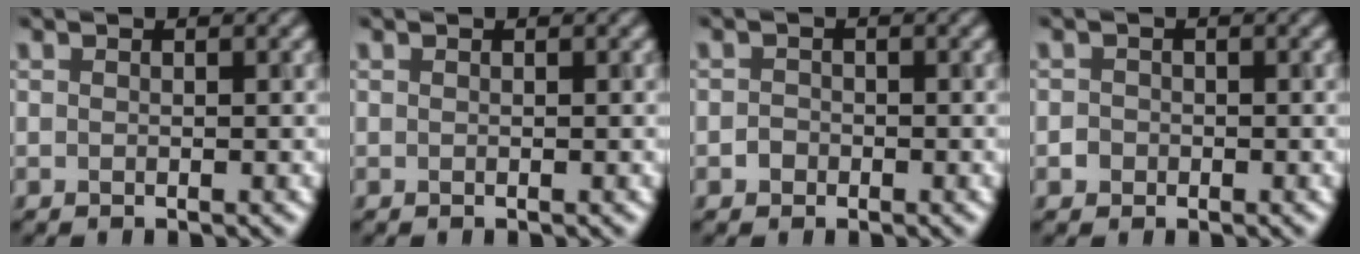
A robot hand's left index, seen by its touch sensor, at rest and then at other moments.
{"total": 0.0}
{"total": 1.0, "force": [-0.6, 0.8, 0.2], "torque": [0.002, 0.002, -0.015]}
{"total": 1.1, "force": [-0.4, 1.0, 0.3], "torque": [0.005, 0.000, -0.008]}